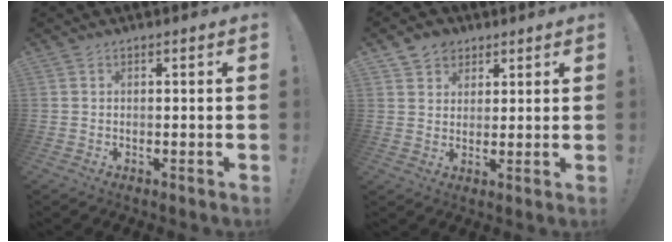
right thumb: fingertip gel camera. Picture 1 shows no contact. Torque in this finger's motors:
{"motor_torque": [0.01, 0.02, 0.11, 0.10, 0.00]}